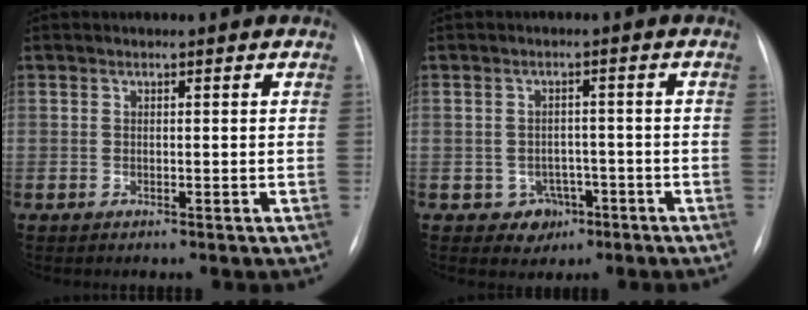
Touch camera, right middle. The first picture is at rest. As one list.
[{"total": 3.7, "force": [-1.7, 3.2, 0.7], "torque": [0.000, 0.013, -0.015]}]